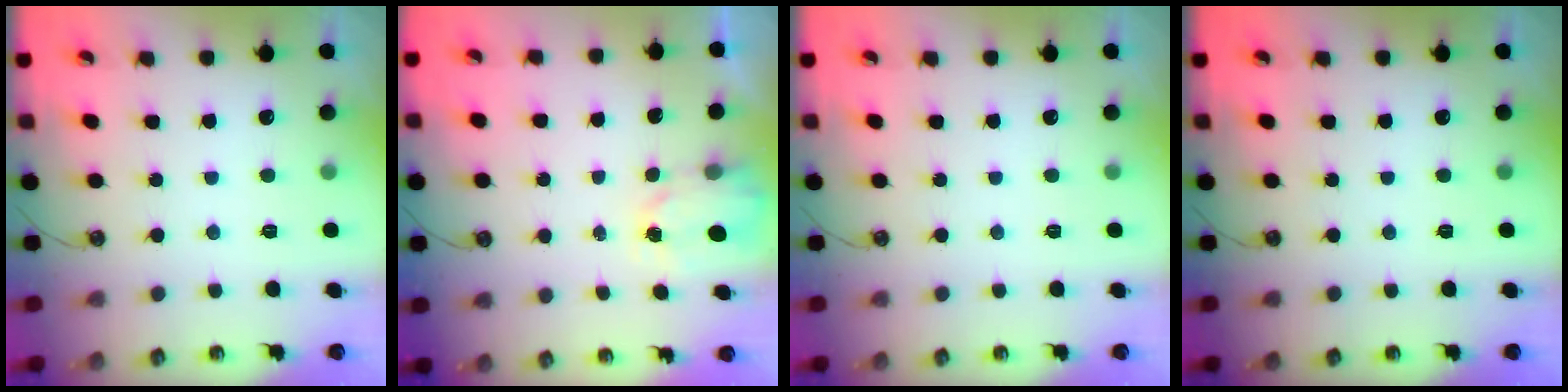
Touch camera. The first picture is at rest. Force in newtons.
{"total": 1.6, "press": 1.6, "slide": 0.3}
{"total": 0.0}
{"total": 0.0}